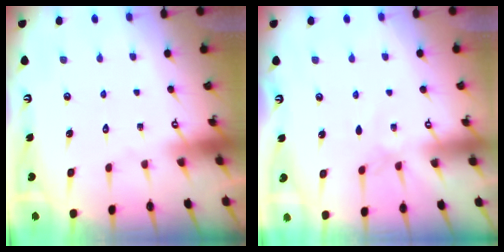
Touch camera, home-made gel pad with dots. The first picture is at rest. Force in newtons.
{"total": 2.7, "press": 2.7, "slide": 0.4}